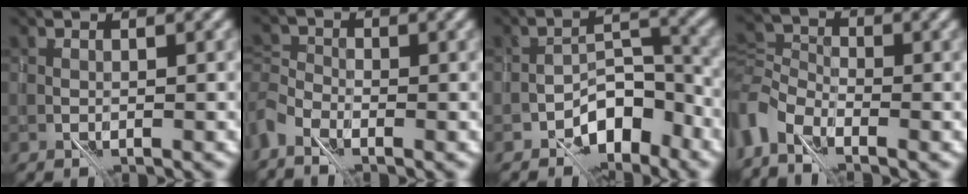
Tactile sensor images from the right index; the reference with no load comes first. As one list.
[{"total": 4.4, "force": [-3.5, 1.8, 1.9], "torque": [-0.038, -0.015, -0.060]}, {"total": 6.0, "force": [-4.1, 2.7, 3.4], "torque": [-0.029, 0.011, -0.072]}, {"total": 4.8, "force": [-3.5, 2.5, 2.2], "torque": [-0.047, -0.001, -0.083]}]